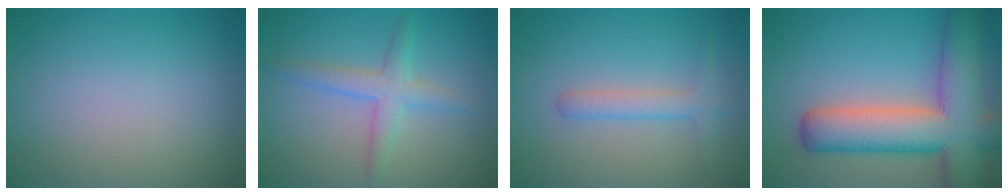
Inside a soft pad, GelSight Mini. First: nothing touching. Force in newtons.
{"total": 2.9, "press": 2.9, "slide": 0.0}
{"total": 2.2, "press": 2.2, "slide": 0.1}
{"total": 10.5, "press": 10.4, "slide": 0.6}